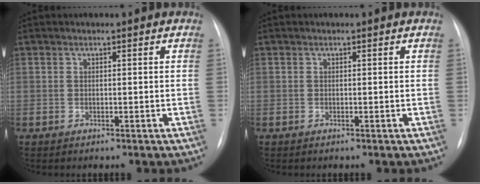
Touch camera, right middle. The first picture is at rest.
{"total": 0.0}